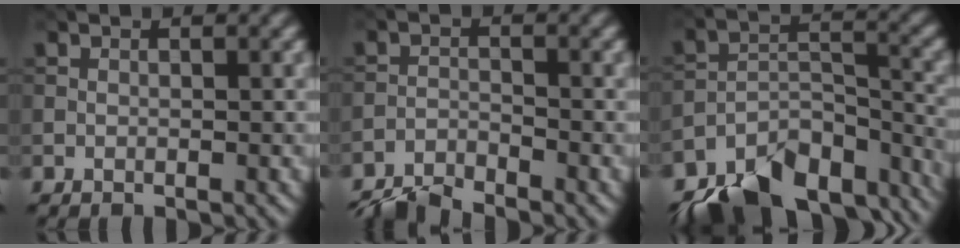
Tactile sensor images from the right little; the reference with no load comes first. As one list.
[{"total": 4.2, "force": [-4.0, 0.5, 1.1], "torque": [-0.022, -0.006, -0.083]}, {"total": 13.6, "force": [-10.9, 6.0, 5.4], "torque": [-0.102, -0.007, -0.154]}]